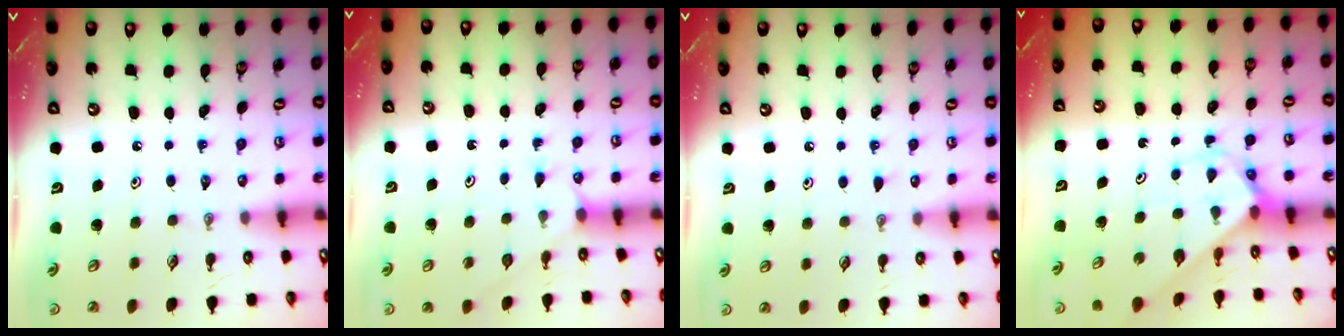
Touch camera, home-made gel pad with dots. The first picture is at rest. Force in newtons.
{"total": 3.7, "press": 3.7, "slide": 0.4}
{"total": 3.9, "press": 3.9, "slide": 0.2}
{"total": 2.8, "press": 2.8, "slide": 0.2}